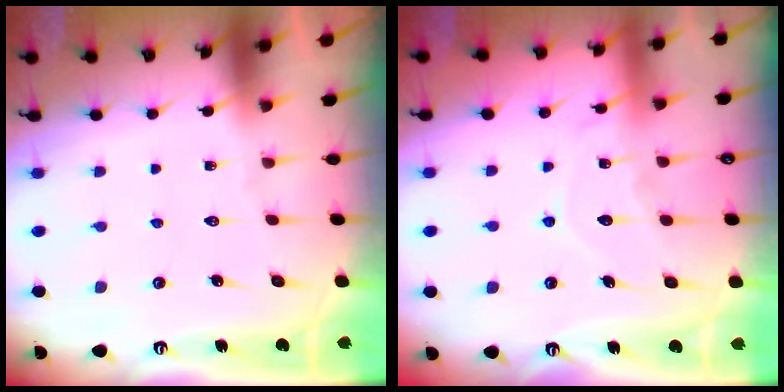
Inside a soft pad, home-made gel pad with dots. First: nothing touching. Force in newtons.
{"total": 10.3, "press": 10.3, "slide": 0.9}